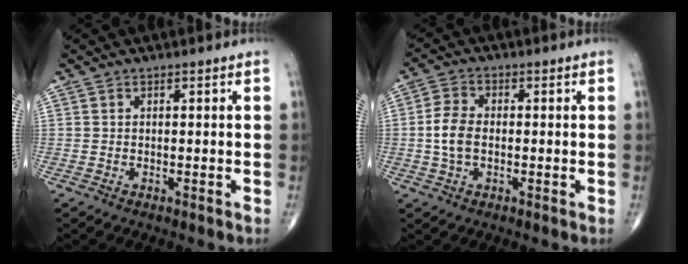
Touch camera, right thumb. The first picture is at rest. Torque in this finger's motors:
{"motor_torque": [0.00, 0.24, 0.57, 0.04, 0.04]}